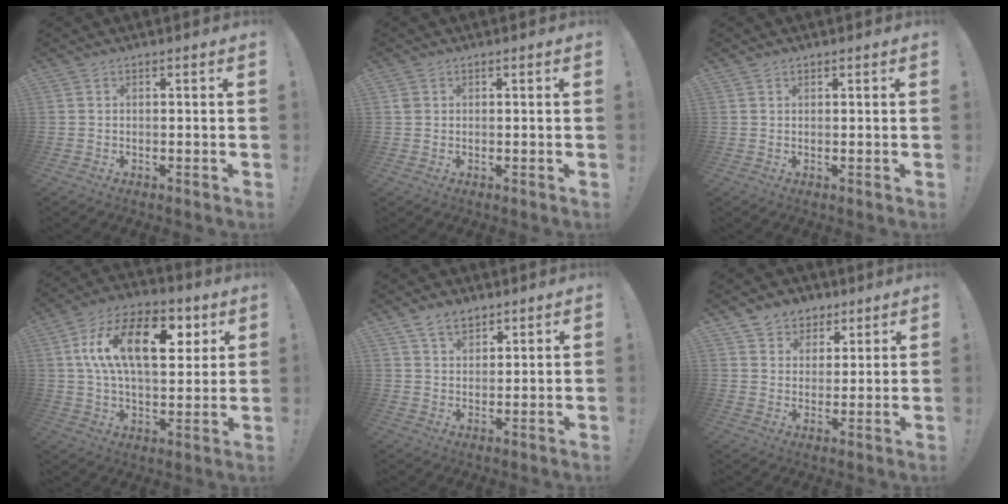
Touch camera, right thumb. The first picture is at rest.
{"total": 1.6, "force": [0.7, 1.3, 0.5], "torque": [-0.009, 0.002, 0.014]}
{"total": 0.7, "force": [0.6, 0.3, 0.1], "torque": [-0.001, 0.000, 0.013]}
{"total": 20.1, "force": [6.4, 11.0, 15.5], "torque": [-0.251, -0.005, 0.106]}
{"total": 6.5, "force": [4.6, 3.8, 2.6], "torque": [-0.050, -0.014, 0.088]}
{"total": 6.6, "force": [3.8, 5.4, 0.3], "torque": [-0.003, -0.033, 0.076]}